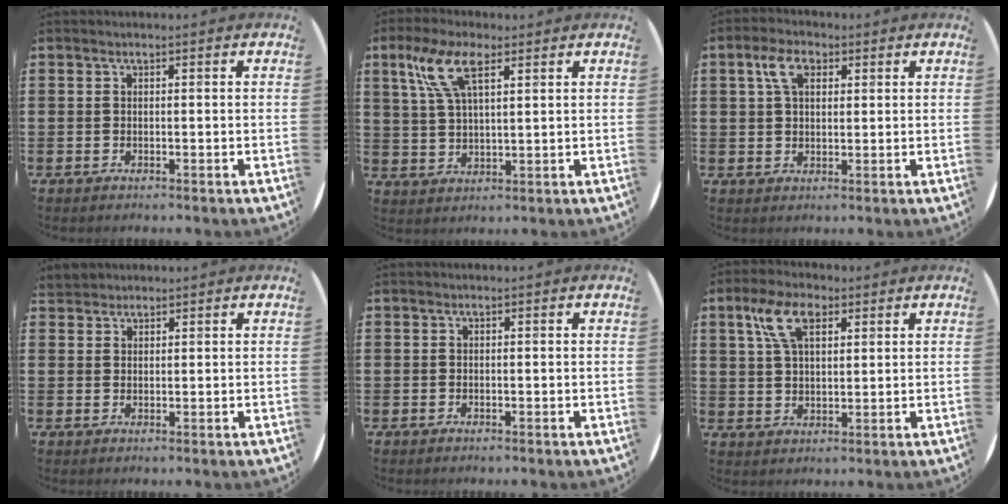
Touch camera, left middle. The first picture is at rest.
{"total": 7.3, "force": [4.1, 2.6, 5.4], "torque": [-0.119, 0.010, 0.071]}
{"total": 4.6, "force": [2.4, 2.6, 2.9], "torque": [-0.057, 0.008, 0.040]}
{"total": 1.7, "force": [1.6, 0.5, -0.2], "torque": [0.001, 0.003, 0.033]}
{"total": 0.0}
{"total": 7.0, "force": [3.9, 3.6, 4.6], "torque": [-0.104, 0.015, 0.070]}